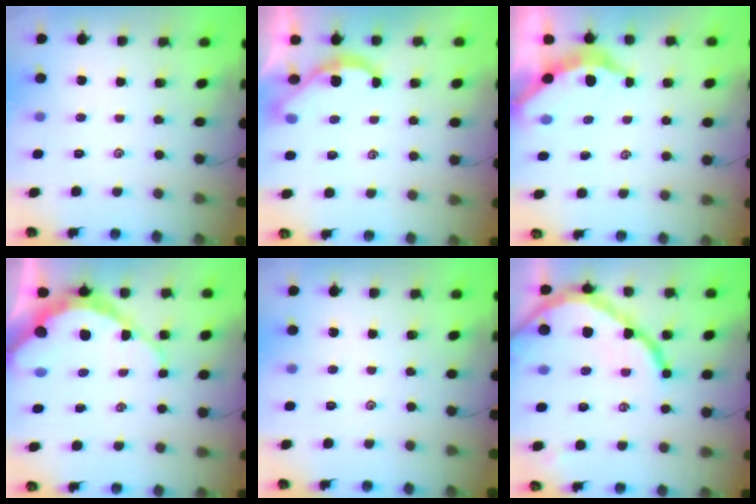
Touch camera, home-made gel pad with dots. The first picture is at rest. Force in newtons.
{"total": 3.3, "press": 3.3, "slide": 0.3}
{"total": 3.6, "press": 3.6, "slide": 0.3}
{"total": 11.9, "press": 11.8, "slide": 1.1}
{"total": 0.0}
{"total": 16.4, "press": 16.3, "slide": 1.8}